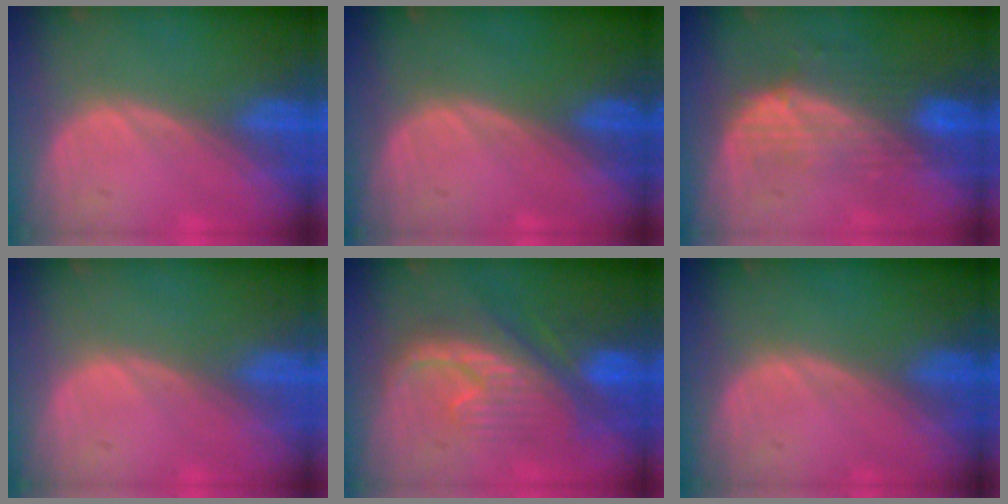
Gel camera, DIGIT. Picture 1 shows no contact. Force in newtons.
{"total": 0.0}
{"total": 7.6, "press": 6.8, "slide": 3.3}
{"total": 0.0}
{"total": 8.3, "press": 8.2, "slide": 1.3}
{"total": 0.0}